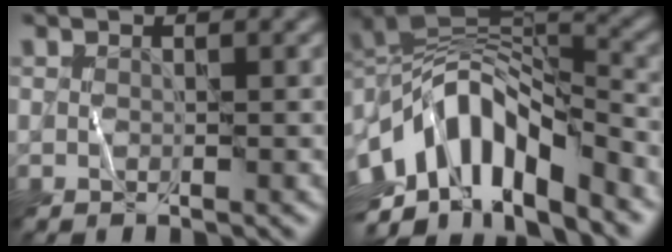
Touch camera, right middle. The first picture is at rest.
{"total": 11.7, "force": [-4.0, 5.6, 9.4], "torque": [-0.161, 0.013, -0.082]}